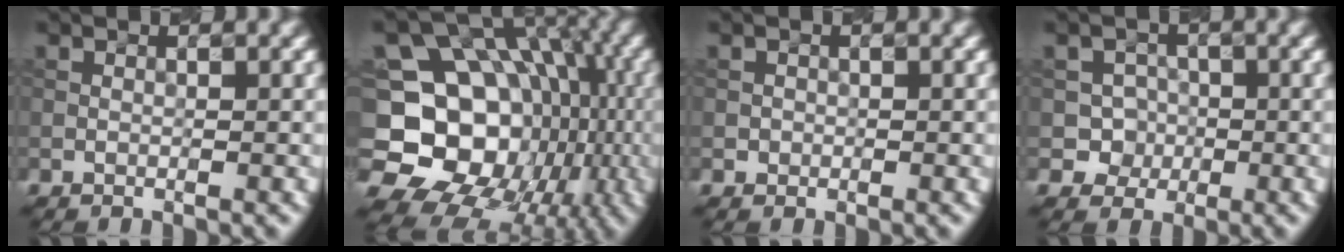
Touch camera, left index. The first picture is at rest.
{"total": 17.8, "force": [-3.1, 15.4, 8.5], "torque": [-0.136, 0.011, -0.072]}
{"total": 0.5, "force": [-0.1, 0.5, 0.0], "torque": [0.005, -0.003, -0.003]}
{"total": 2.6, "force": [-0.7, 2.5, 0.4], "torque": [0.013, 0.007, -0.021]}